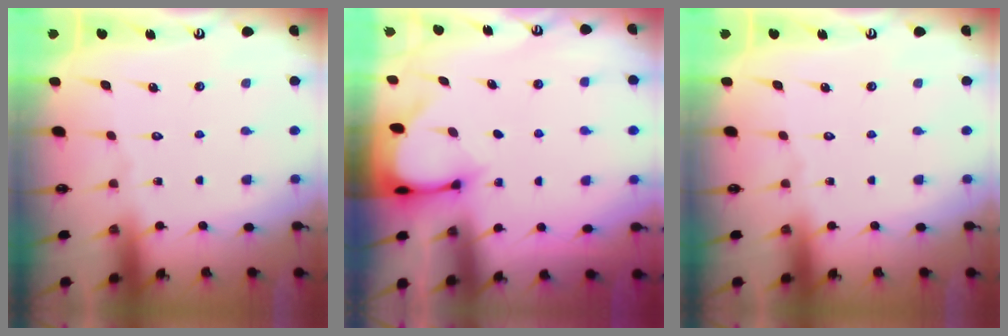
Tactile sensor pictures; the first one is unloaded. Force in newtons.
{"total": 3.2, "press": 3.2, "slide": 0.3}
{"total": 0.0}